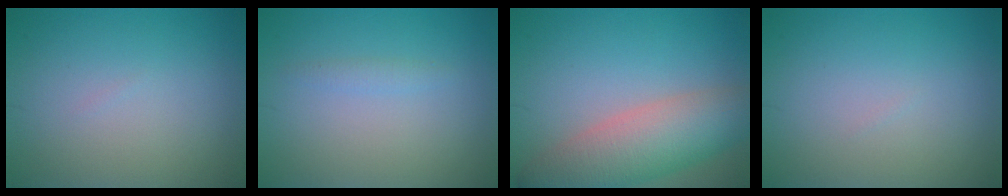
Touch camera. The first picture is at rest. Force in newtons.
{"total": 0.8, "press": 0.8, "slide": 0.1}
{"total": 7.4, "press": 7.4, "slide": 0.6}
{"total": 0.0}